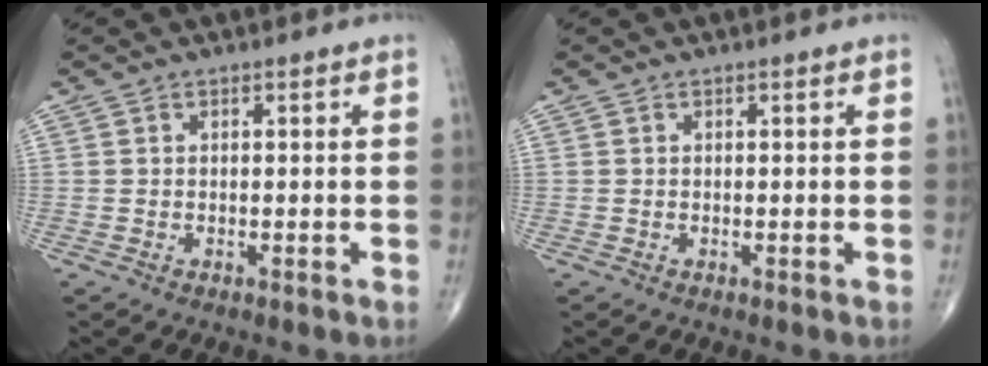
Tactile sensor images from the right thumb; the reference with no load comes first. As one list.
[{"total": 0.0}]